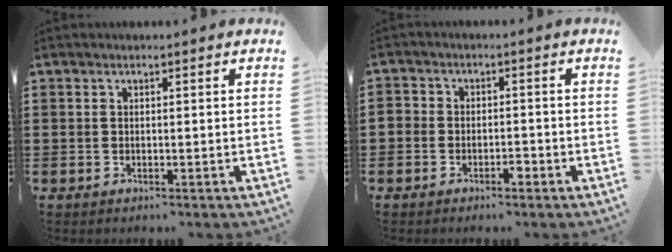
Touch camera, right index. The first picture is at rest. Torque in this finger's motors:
{"motor_torque": [0.30, 0.26, 0.08, 0.04]}